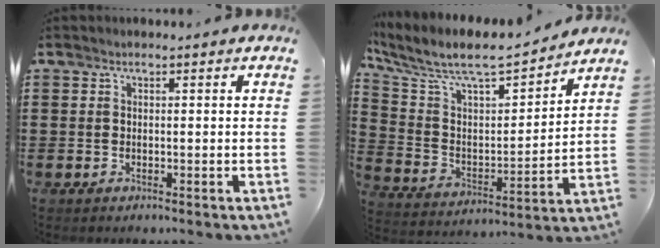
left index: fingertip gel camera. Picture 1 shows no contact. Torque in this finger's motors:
{"motor_torque": [2.14, 0.00, 0.32, 0.21]}